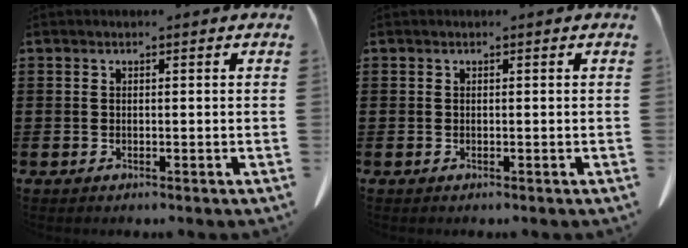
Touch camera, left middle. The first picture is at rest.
{"total": 0.0}